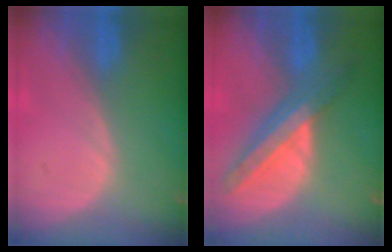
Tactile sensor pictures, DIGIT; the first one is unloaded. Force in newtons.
{"total": 8.7, "press": 7.5, "slide": 4.4}